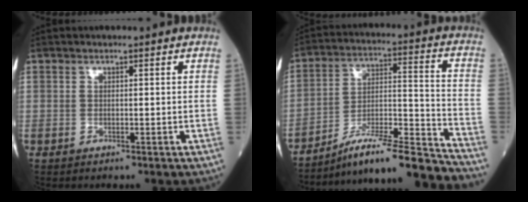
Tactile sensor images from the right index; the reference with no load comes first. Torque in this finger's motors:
{"motor_torque": [-0.19, -0.69, 0.18, 0.03]}